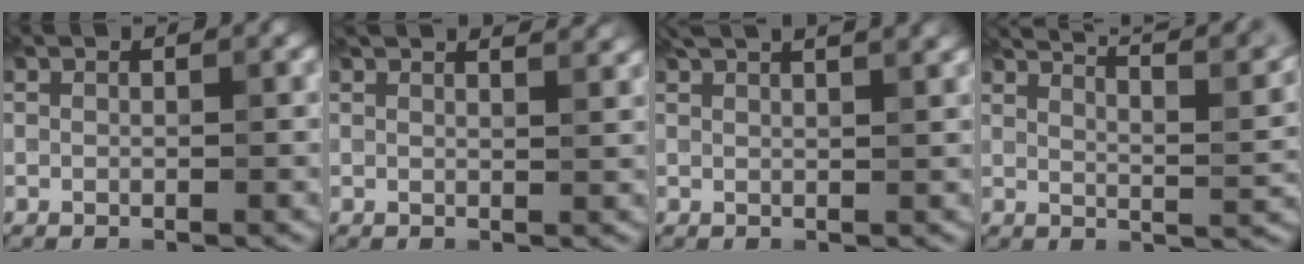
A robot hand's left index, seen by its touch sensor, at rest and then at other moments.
{"total": 4.6, "force": [3.7, 1.5, 2.3], "torque": [-0.009, 0.030, 0.021]}
{"total": 5.9, "force": [4.2, 2.1, 3.6], "torque": [-0.023, 0.040, 0.023]}
{"total": 12.2, "force": [9.4, 3.1, 7.1], "torque": [-0.078, 0.038, 0.090]}